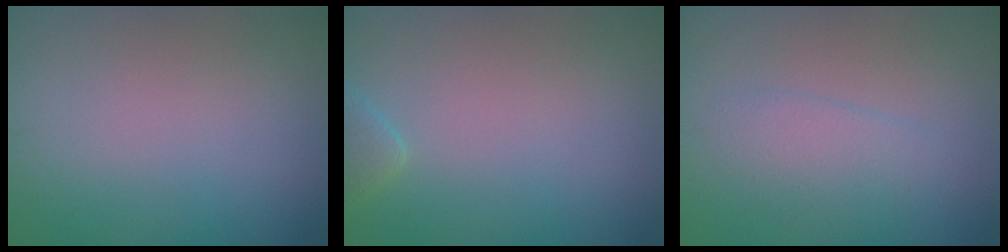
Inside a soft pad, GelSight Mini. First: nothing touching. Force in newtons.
{"total": 1.6, "press": 1.6, "slide": 0.1}
{"total": 2.0, "press": 1.9, "slide": 0.1}